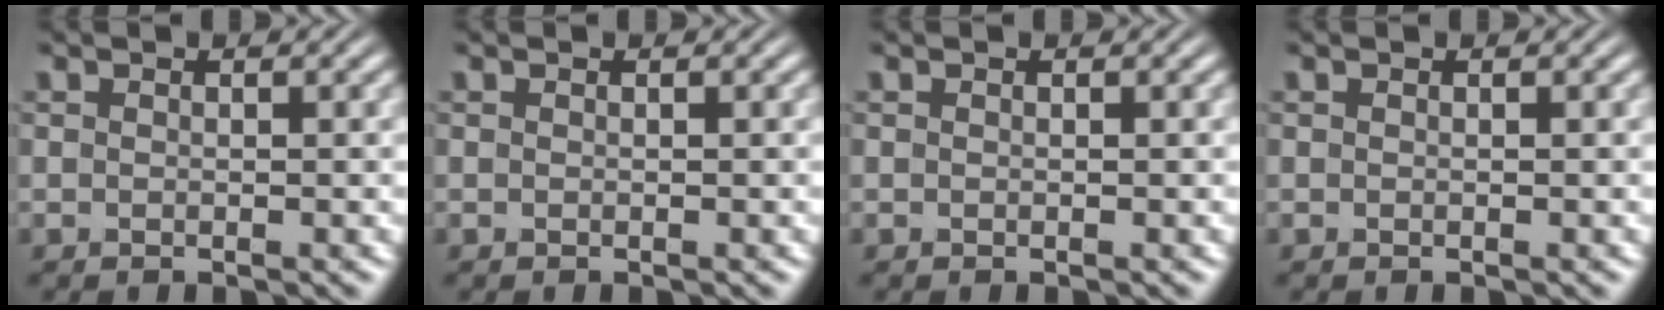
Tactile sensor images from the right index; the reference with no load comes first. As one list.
[{"total": 0.0}, {"total": 0.0}, {"total": 0.0}]